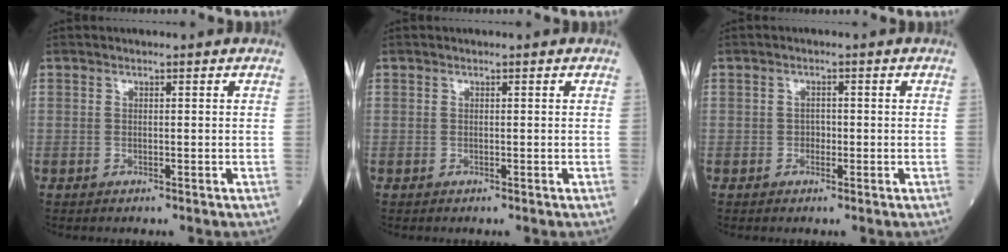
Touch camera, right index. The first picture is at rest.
{"total": 0.0}
{"total": 1.2, "force": [-0.3, 0.9, 0.7], "torque": [-0.010, 0.003, -0.006]}